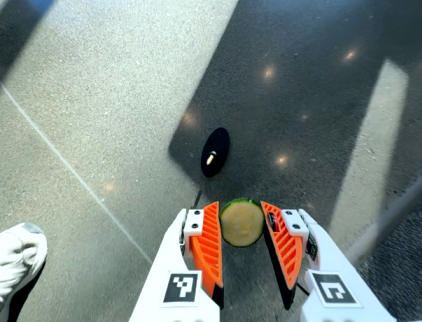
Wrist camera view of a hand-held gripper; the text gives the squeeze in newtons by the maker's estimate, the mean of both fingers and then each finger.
{"total": 7.9, "left": 7.8, "right": 8.1}